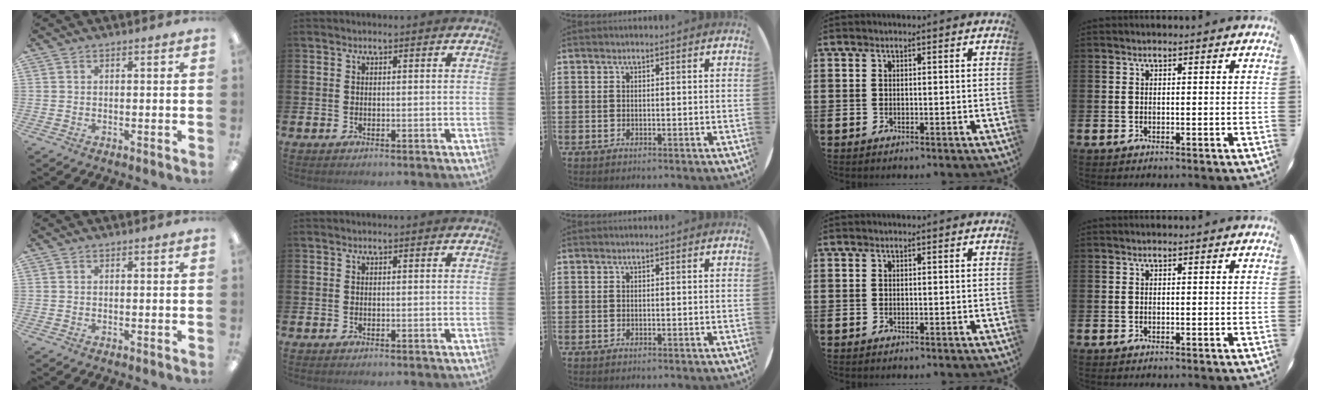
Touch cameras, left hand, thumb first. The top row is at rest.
{}